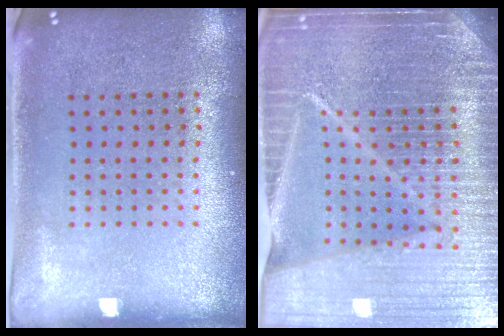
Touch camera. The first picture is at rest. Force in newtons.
{"total": 6.9, "press": 5.9, "slide": 3.6}